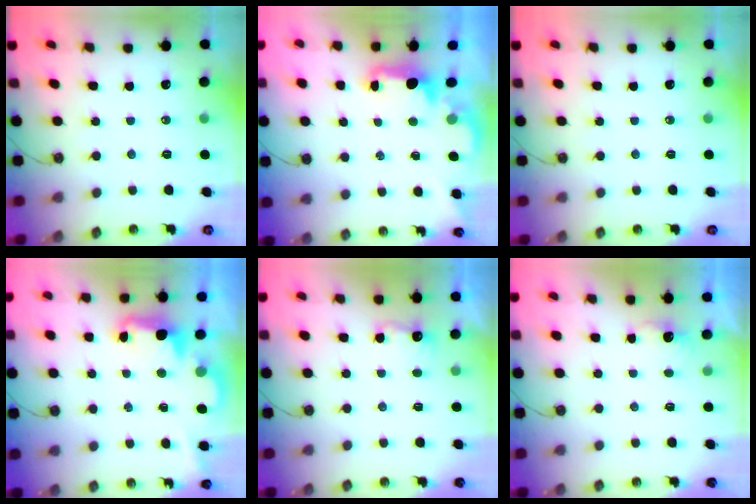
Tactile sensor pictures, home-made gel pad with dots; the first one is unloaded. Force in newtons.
{"total": 2.1, "press": 1.9, "slide": 0.8}
{"total": 0.0}
{"total": 2.5, "press": 2.4, "slide": 0.6}
{"total": 3.3, "press": 3.1, "slide": 1.0}
{"total": 2.2, "press": 2.0, "slide": 0.8}